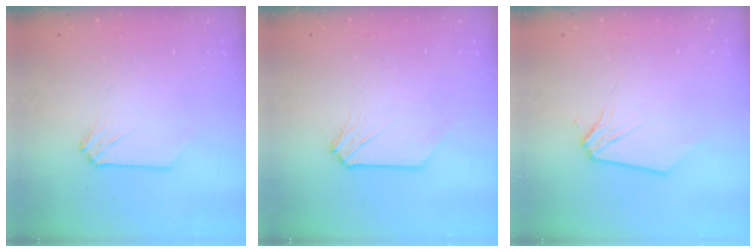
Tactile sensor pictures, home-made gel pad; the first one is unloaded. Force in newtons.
{"total": 0.0}
{"total": 0.0}